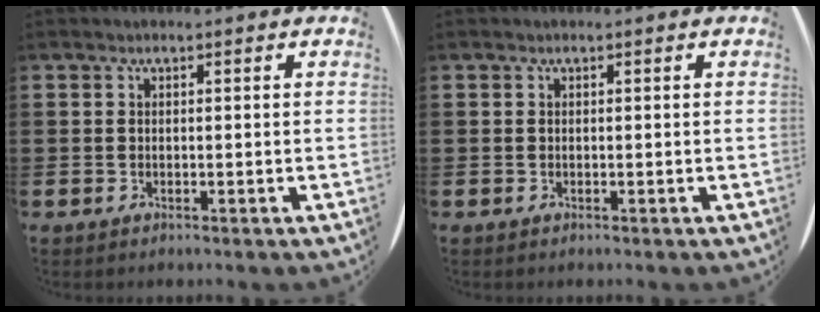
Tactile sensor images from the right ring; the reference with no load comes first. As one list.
[{"total": 0.0}]